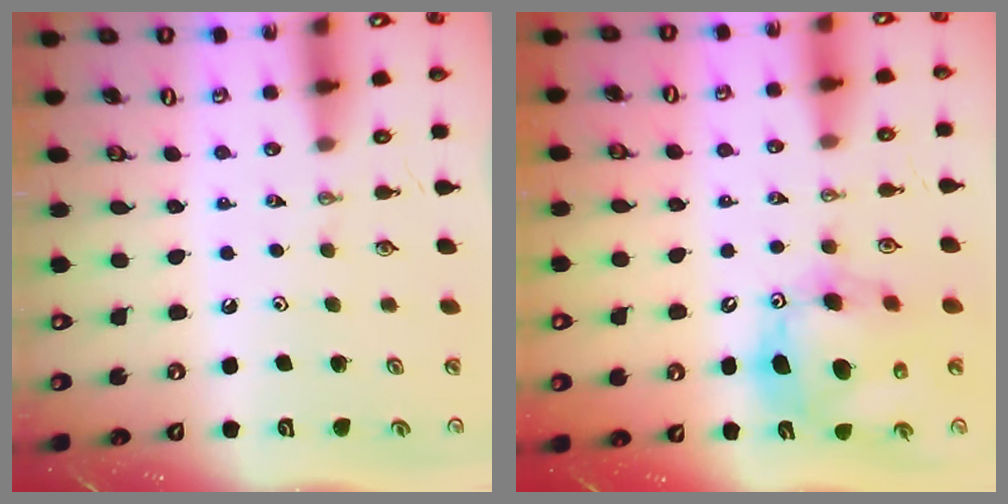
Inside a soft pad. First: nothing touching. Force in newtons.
{"total": 14.5, "press": 14.3, "slide": 2.5}